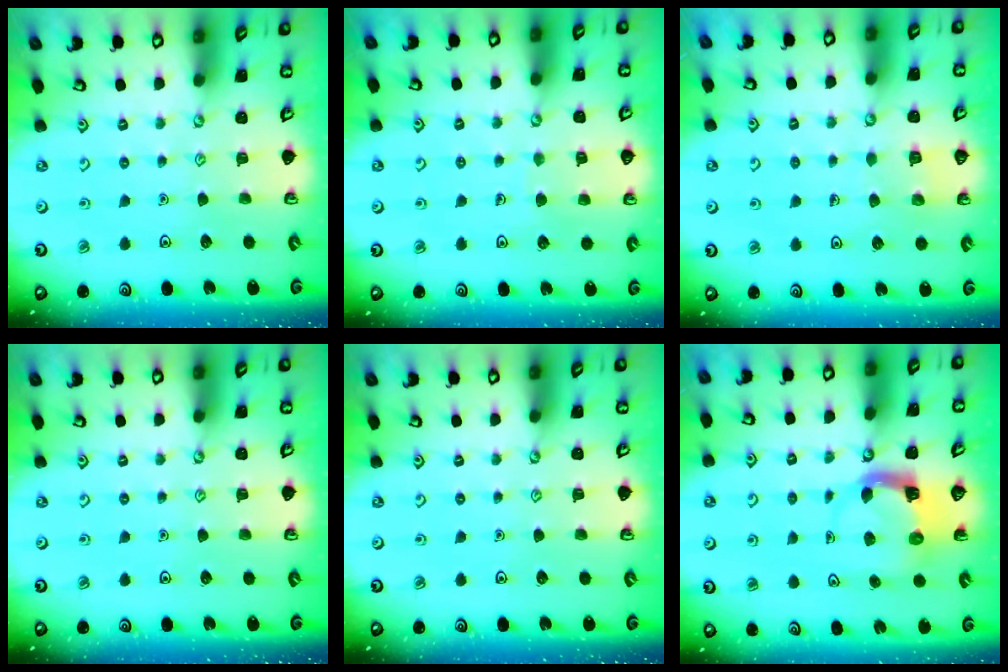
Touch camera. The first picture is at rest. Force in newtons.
{"total": 4.3, "press": 4.2, "slide": 0.4}
{"total": 3.0, "press": 3.0, "slide": 0.2}
{"total": 0.0}
{"total": 0.0}
{"total": 4.2, "press": 4.2, "slide": 0.2}